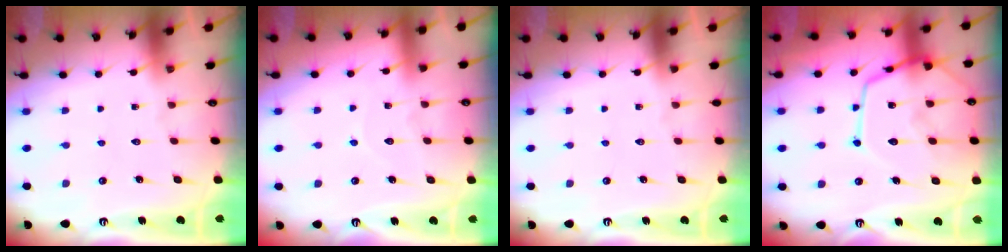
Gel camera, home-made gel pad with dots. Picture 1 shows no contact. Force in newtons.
{"total": 5.7, "press": 5.7, "slide": 0.5}
{"total": 0.0}
{"total": 16.3, "press": 16.3, "slide": 1.4}